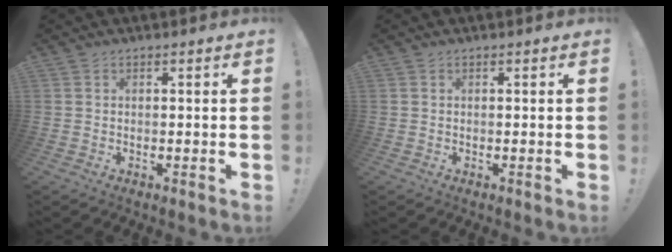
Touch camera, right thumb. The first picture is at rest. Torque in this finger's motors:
{"motor_torque": [0.00, 0.00, 0.09, -0.06, 0.04]}